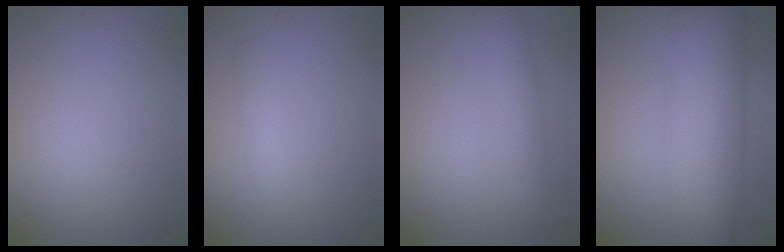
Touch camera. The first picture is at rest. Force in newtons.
{"total": 1.6, "press": 1.6, "slide": 0.0}
{"total": 2.4, "press": 2.4, "slide": 0.1}
{"total": 10.8, "press": 10.8, "slide": 0.2}